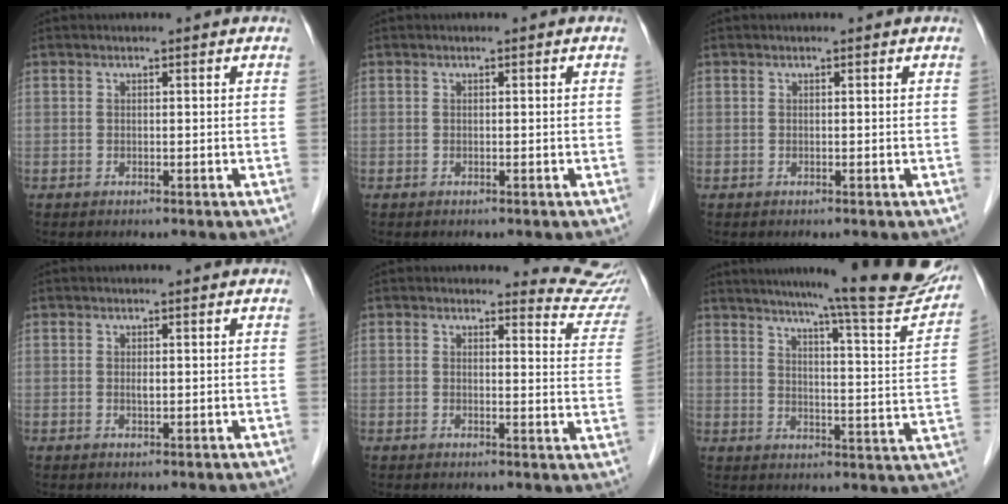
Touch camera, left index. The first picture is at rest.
{"total": 0.0}
{"total": 0.0}
{"total": 0.9, "force": [0.2, 0.3, 0.8], "torque": [-0.019, -0.001, 0.003]}
{"total": 7.2, "force": [7.1, 1.0, -0.5], "torque": [0.021, -0.065, 0.049]}
{"total": 21.1, "force": [18.8, 0.1, 9.6], "torque": [-0.132, -0.062, 0.231]}